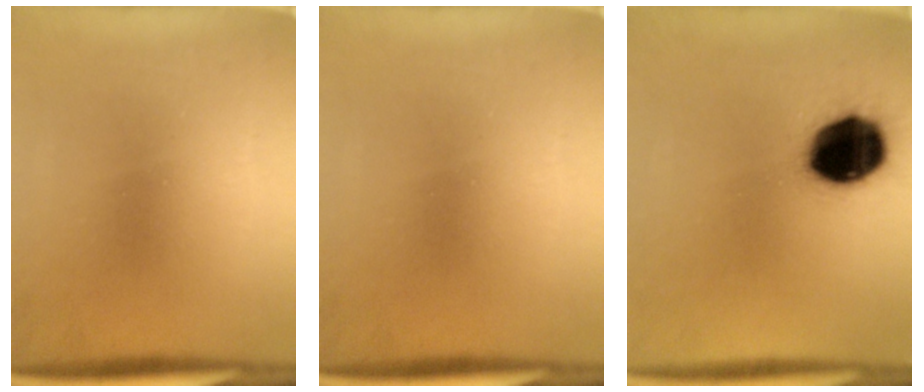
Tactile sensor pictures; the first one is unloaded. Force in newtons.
{"total": 0.0}
{"total": 18.4}